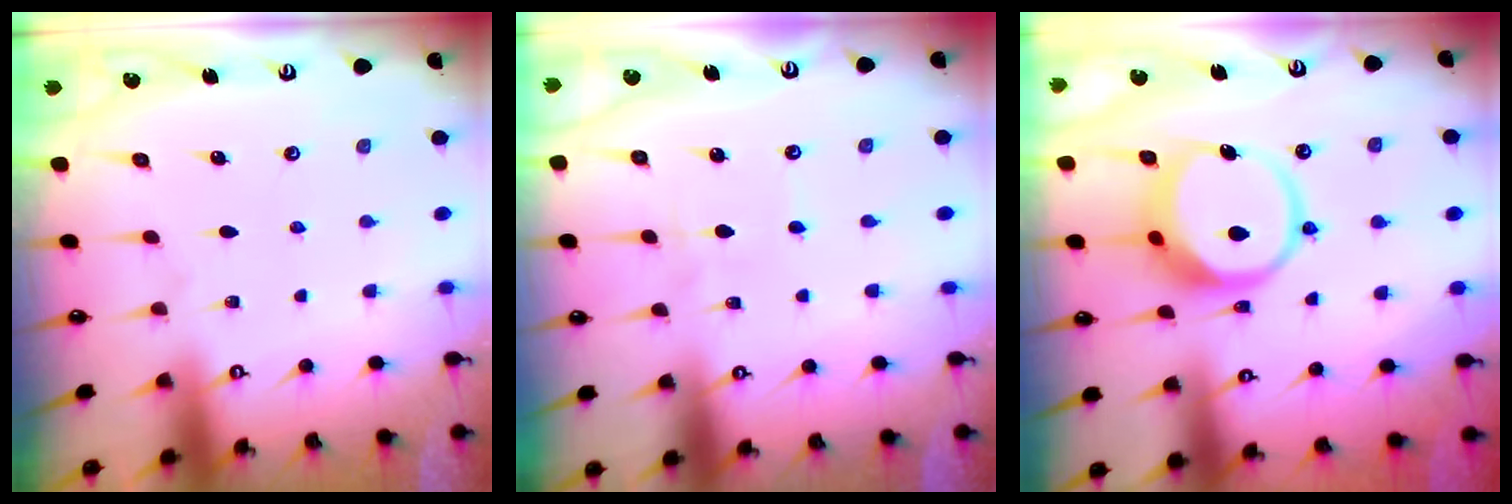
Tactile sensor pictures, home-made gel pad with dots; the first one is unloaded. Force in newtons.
{"total": 2.3, "press": 2.3, "slide": 0.3}
{"total": 10.7, "press": 10.7, "slide": 1.2}